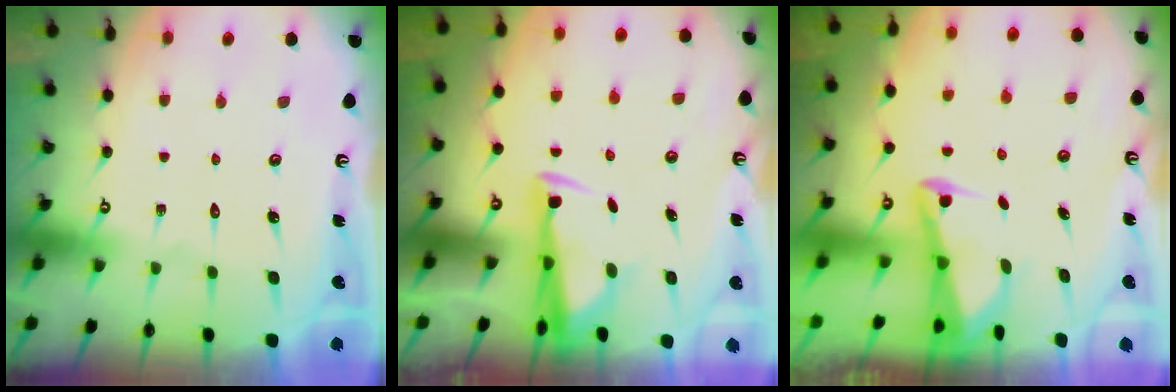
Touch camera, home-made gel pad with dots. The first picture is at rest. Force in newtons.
{"total": 3.4, "press": 3.3, "slide": 1.0}
{"total": 2.8, "press": 2.7, "slide": 0.7}